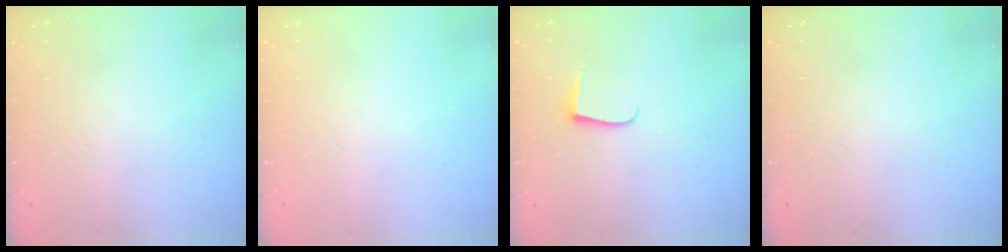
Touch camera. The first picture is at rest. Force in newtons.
{"total": 0.0}
{"total": 5.6, "press": 5.6, "slide": 0.7}
{"total": 0.0}